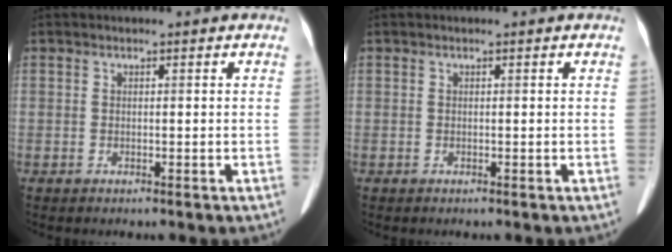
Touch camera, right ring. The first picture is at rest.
{"total": 0.0}